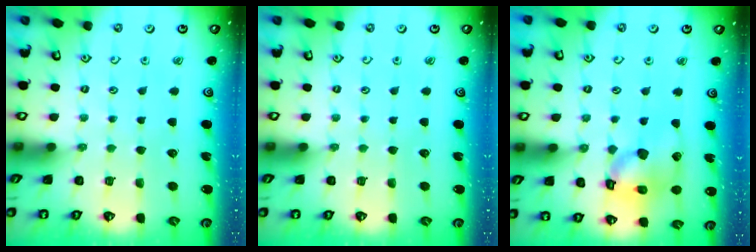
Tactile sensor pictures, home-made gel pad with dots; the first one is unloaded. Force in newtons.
{"total": 0.0}
{"total": 13.3, "press": 13.2, "slide": 1.8}